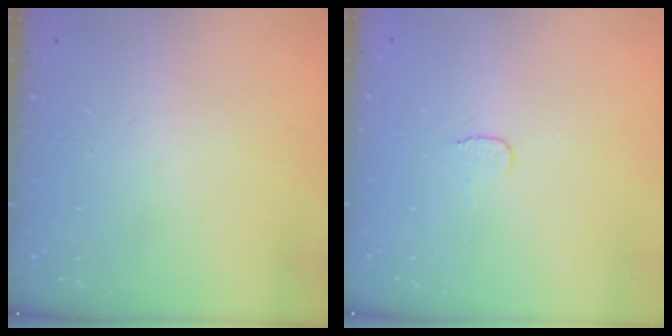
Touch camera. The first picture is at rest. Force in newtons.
{"total": 3.6, "press": 3.6, "slide": 0.4}